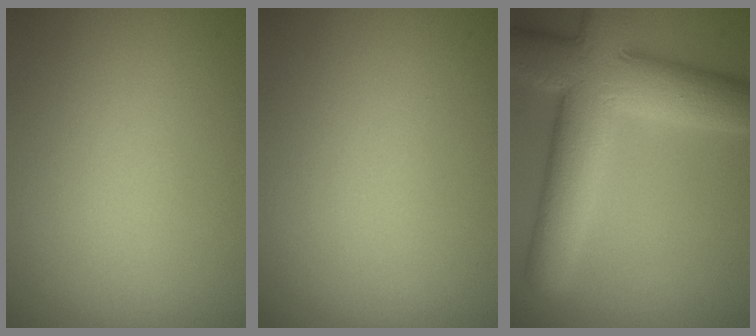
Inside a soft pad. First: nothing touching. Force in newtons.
{"total": 0.0}
{"total": 10.1, "press": 10.1, "slide": 0.8}